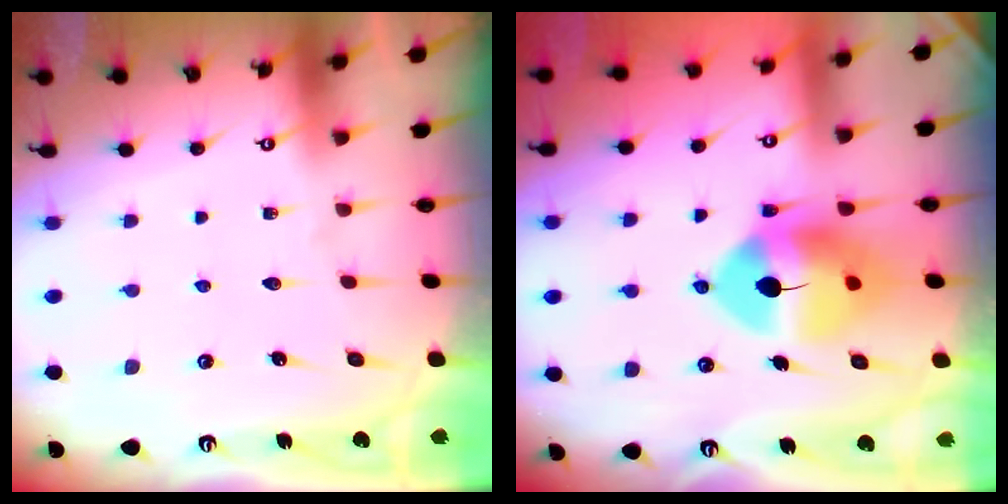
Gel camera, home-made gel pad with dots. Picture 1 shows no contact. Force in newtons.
{"total": 11.9, "press": 11.7, "slide": 2.1}